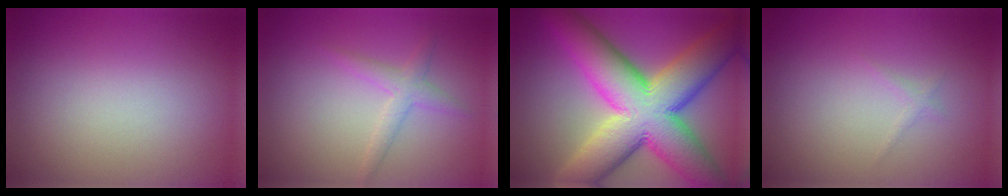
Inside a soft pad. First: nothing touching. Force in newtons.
{"total": 1.9, "press": 1.9, "slide": 0.1}
{"total": 15.4, "press": 15.3, "slide": 0.8}
{"total": 0.6, "press": 0.6, "slide": 0.0}